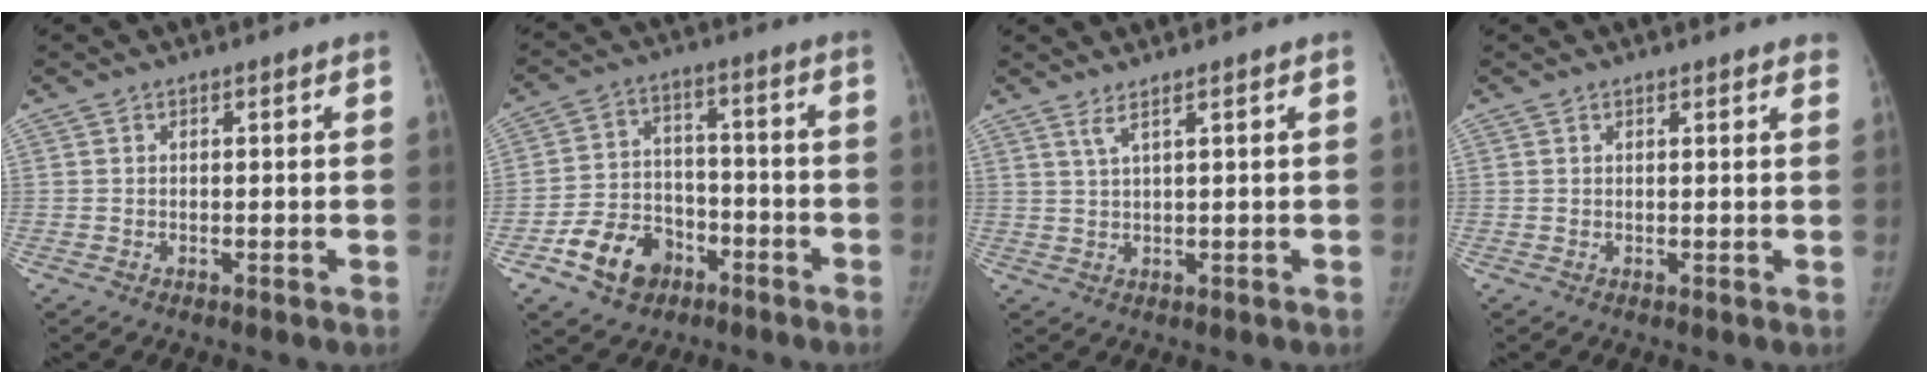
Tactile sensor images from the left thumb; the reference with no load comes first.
{"total": 11.3, "force": [-6.0, 8.2, 4.9], "torque": [-0.056, 0.043, -0.100]}
{"total": 2.0, "force": [1.3, -0.3, 1.5], "torque": [-0.038, -0.011, 0.032]}
{"total": 2.4, "force": [2.1, 0.9, 0.8], "torque": [0.007, -0.003, 0.012]}